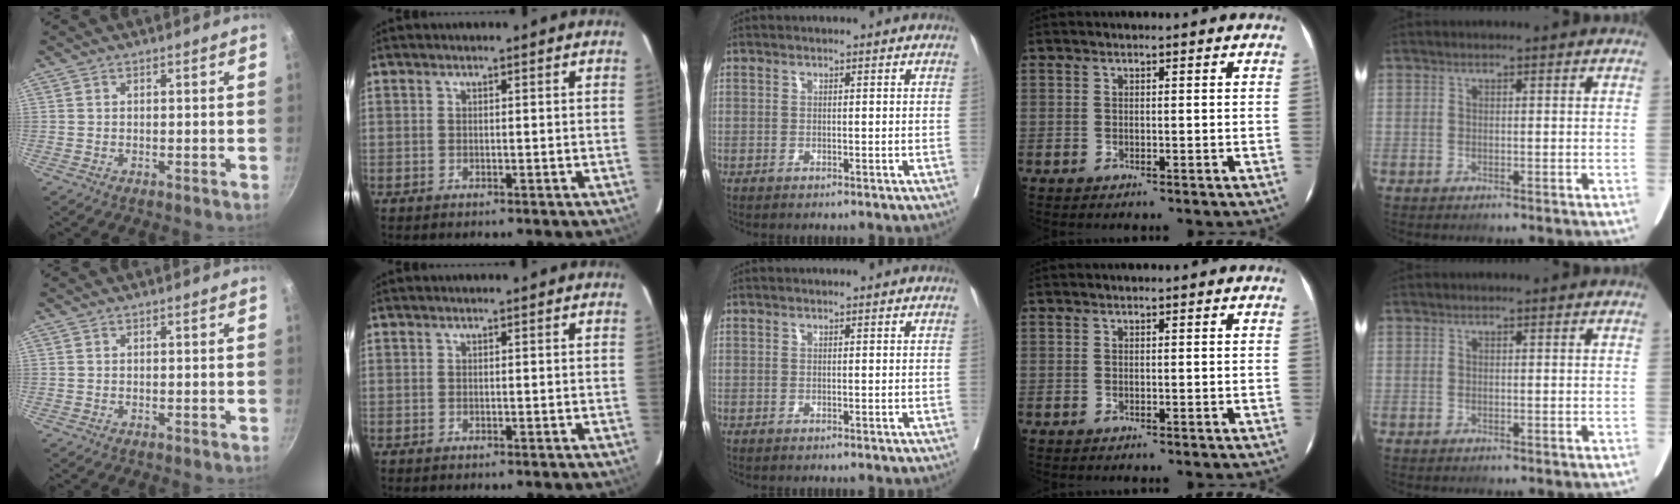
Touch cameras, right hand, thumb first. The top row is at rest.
{}